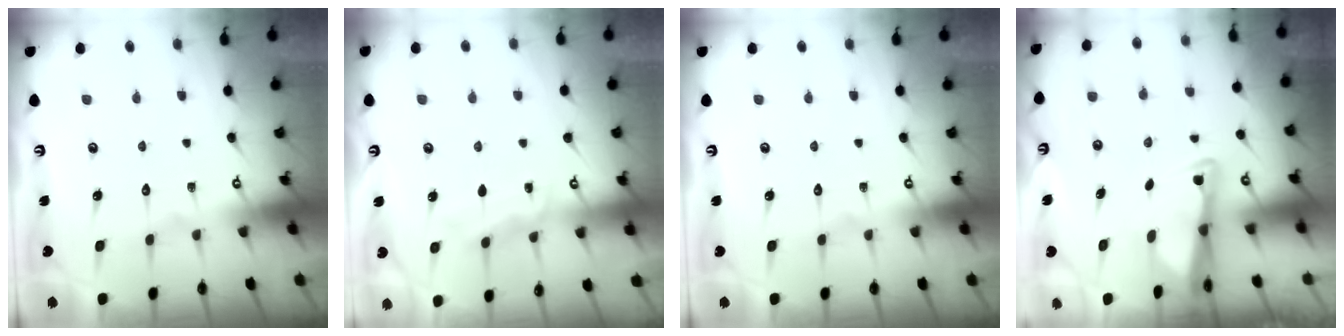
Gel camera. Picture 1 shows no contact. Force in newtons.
{"total": 4.7, "press": 4.7, "slide": 0.6}
{"total": 0.0}
{"total": 2.5, "press": 2.5, "slide": 0.5}